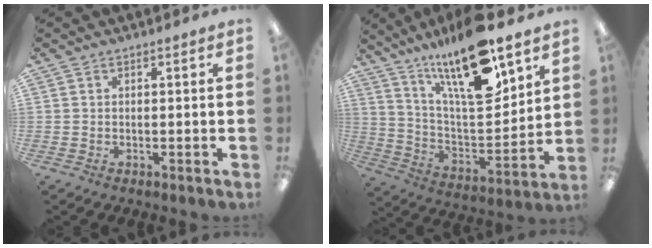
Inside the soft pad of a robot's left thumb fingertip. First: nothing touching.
{"total": 20.7, "force": [14.5, 5.8, 13.5], "torque": [-0.233, -0.089, 0.244]}